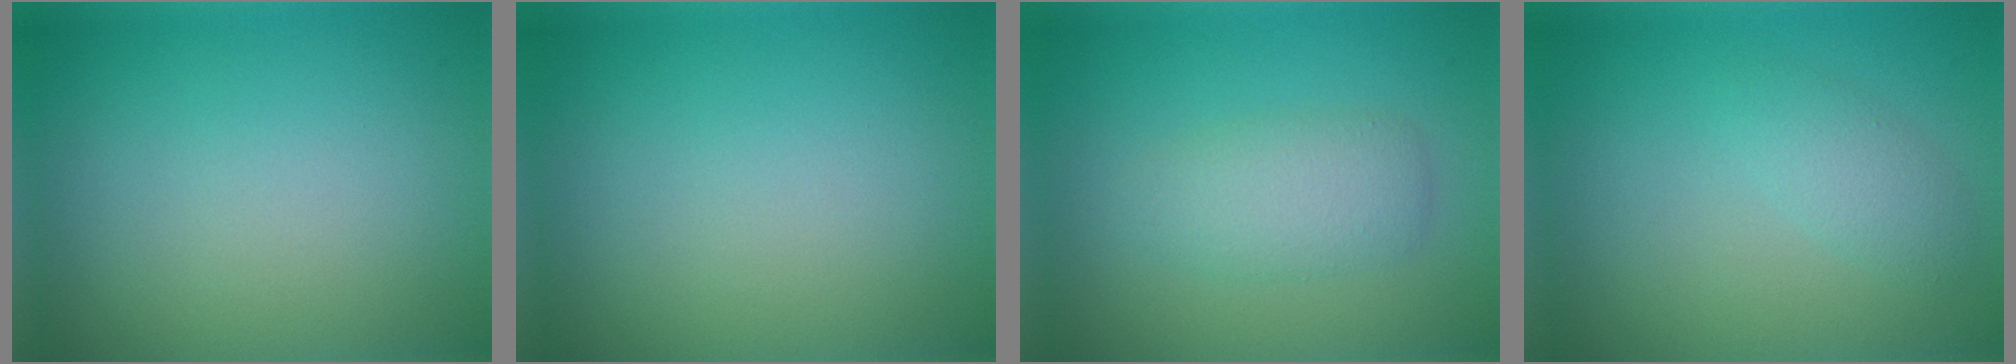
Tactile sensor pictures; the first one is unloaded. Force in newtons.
{"total": 0.0}
{"total": 3.0, "press": 3.0, "slide": 0.1}
{"total": 1.7, "press": 1.7, "slide": 0.1}